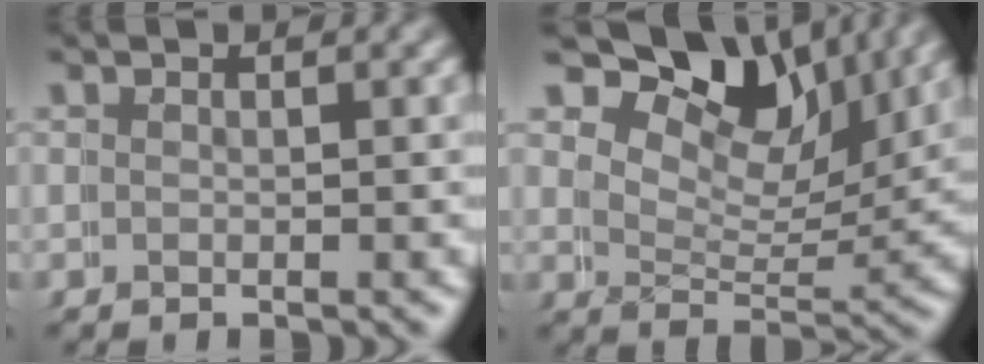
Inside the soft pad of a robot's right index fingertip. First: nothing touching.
{"total": 8.8, "force": [6.6, 4.3, 3.9], "torque": [-0.071, 0.008, 0.099]}